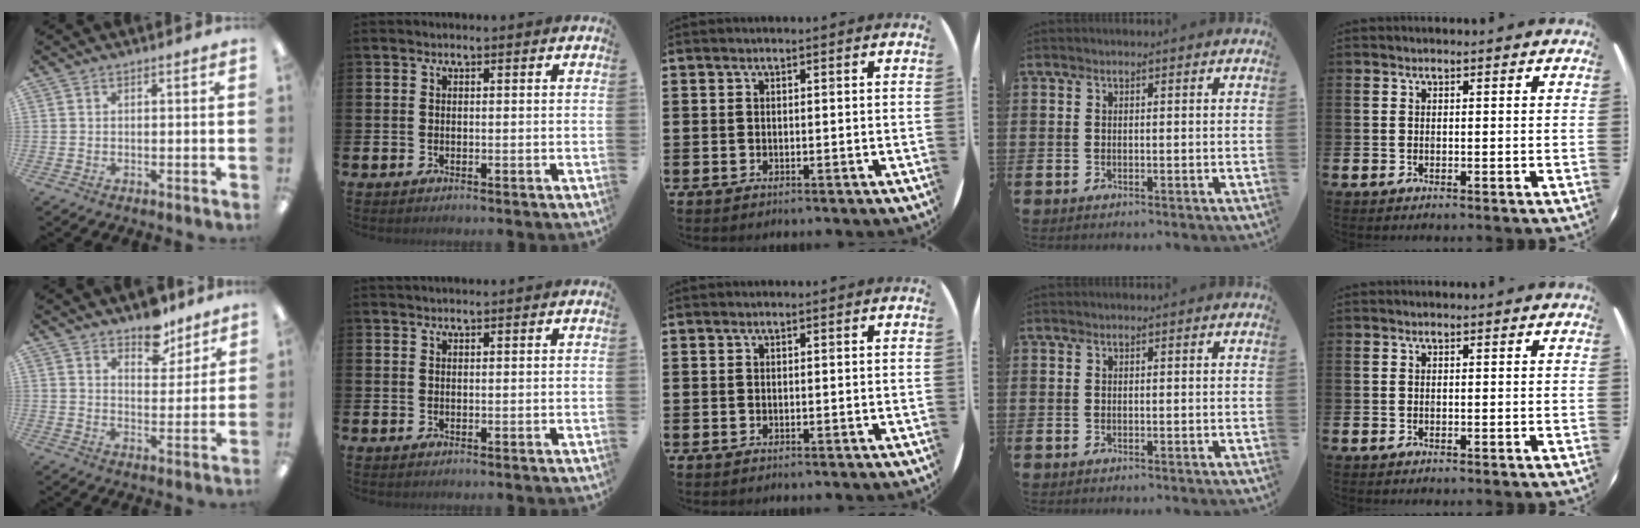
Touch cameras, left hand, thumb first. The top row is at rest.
{"thumb": {"total": 8.2, "force": [6.9, 3.8, 2.4], "torque": [-0.014, -0.050, 0.122]}, "index": {"total": 0.7, "force": [0.7, 0.0, 0.0], "torque": [-0.001, 0.001, 0.014]}}